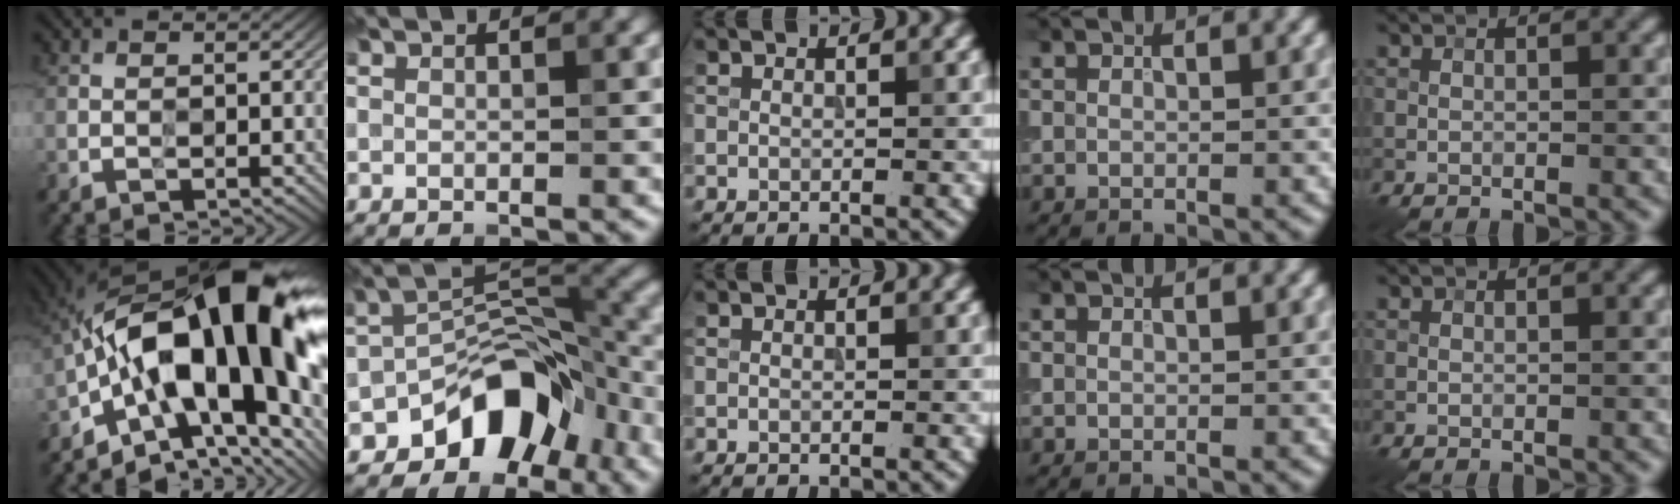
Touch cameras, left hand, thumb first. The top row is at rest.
{"thumb": {"total": 20.3, "force": [-1.8, 9.8, 17.6], "torque": [-0.279, 0.021, -0.045]}, "index": {"total": 8.5, "force": [-5.1, 4.8, 4.8], "torque": [-0.051, 0.007, -0.091]}}